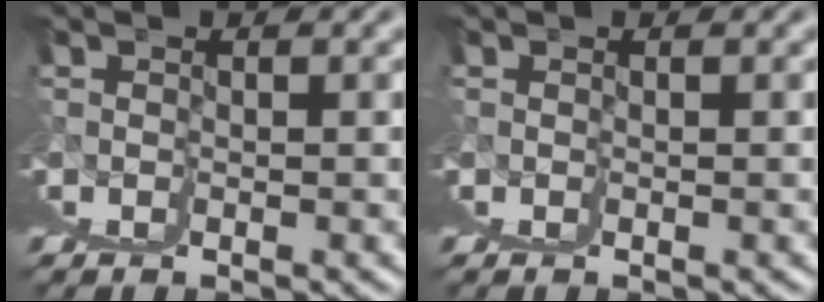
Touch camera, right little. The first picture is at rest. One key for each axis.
{"total": 0.0}